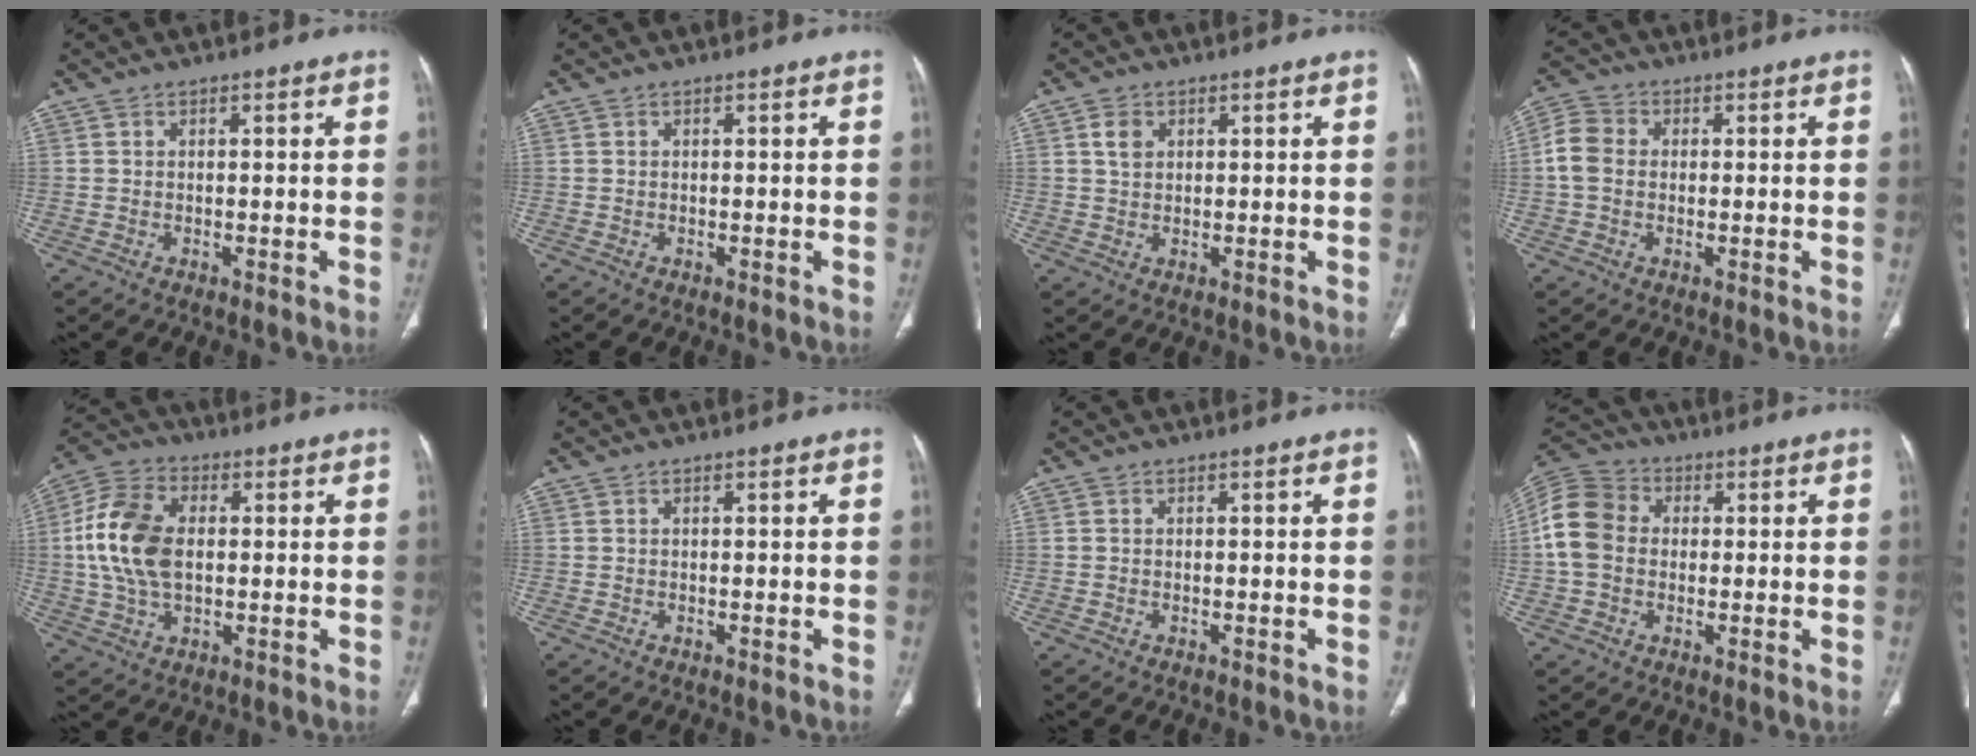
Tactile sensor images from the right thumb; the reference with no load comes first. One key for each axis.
{"total": 0.0}
{"total": 2.9, "fx": 1.1, "fy": 2.1, "fz": 1.7, "tx": -0.021, "ty": 0.000, "tz": 0.023}
{"total": 5.8, "fx": 0.0, "fy": 4.7, "fz": 3.5, "tx": -0.074, "ty": 0.016, "tz": -0.008}
{"total": 13.7, "fx": 0.8, "fy": 8.6, "fz": 10.6, "tx": -0.213, "ty": 0.016, "tz": 0.014}
{"total": 0.0}
{"total": 0.0}
{"total": 10.5, "fx": 0.3, "fy": 8.5, "fz": 6.2, "tx": -0.123, "ty": 0.028, "tz": -0.007}